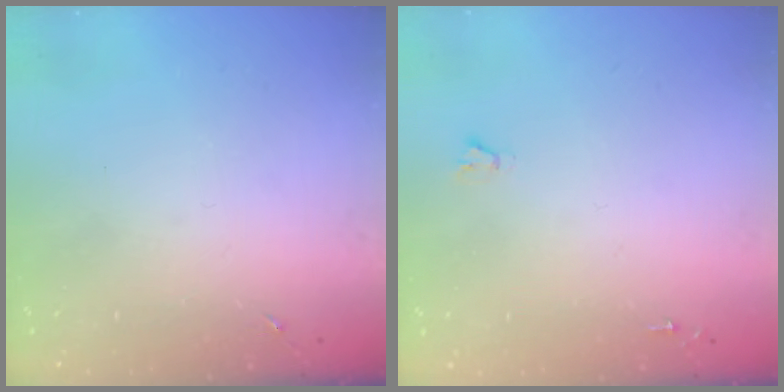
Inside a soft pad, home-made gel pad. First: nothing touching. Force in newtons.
{"total": 1.6, "press": 1.6, "slide": 0.1}